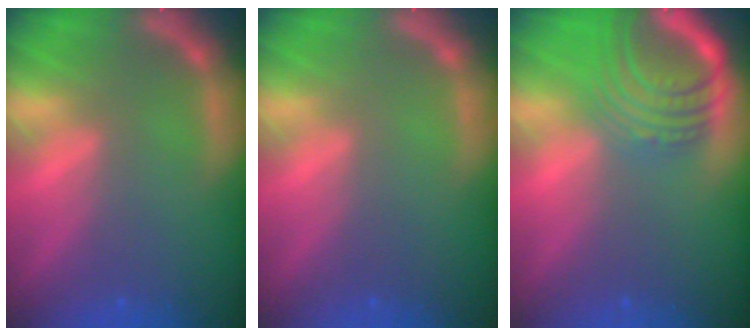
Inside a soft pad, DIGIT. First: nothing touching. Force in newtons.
{"total": 0.0}
{"total": 8.1}